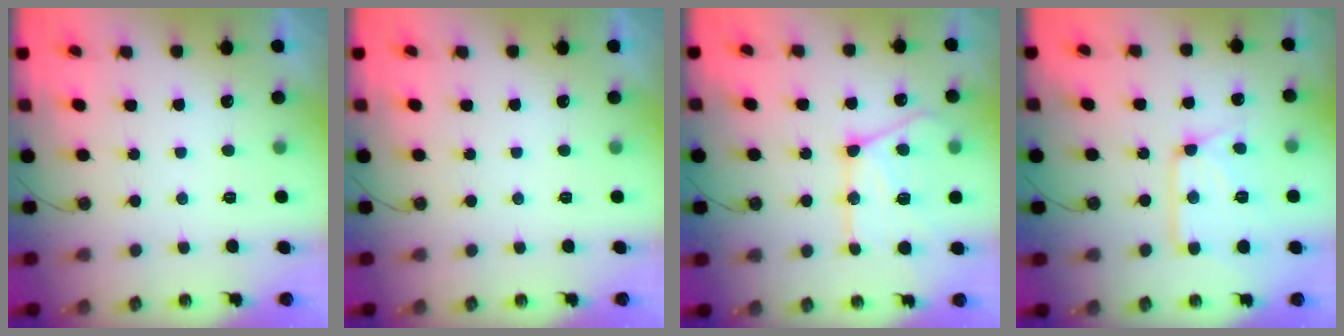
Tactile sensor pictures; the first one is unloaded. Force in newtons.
{"total": 0.0}
{"total": 17.7, "press": 17.6, "slide": 1.6}
{"total": 14.0, "press": 13.9, "slide": 1.2}